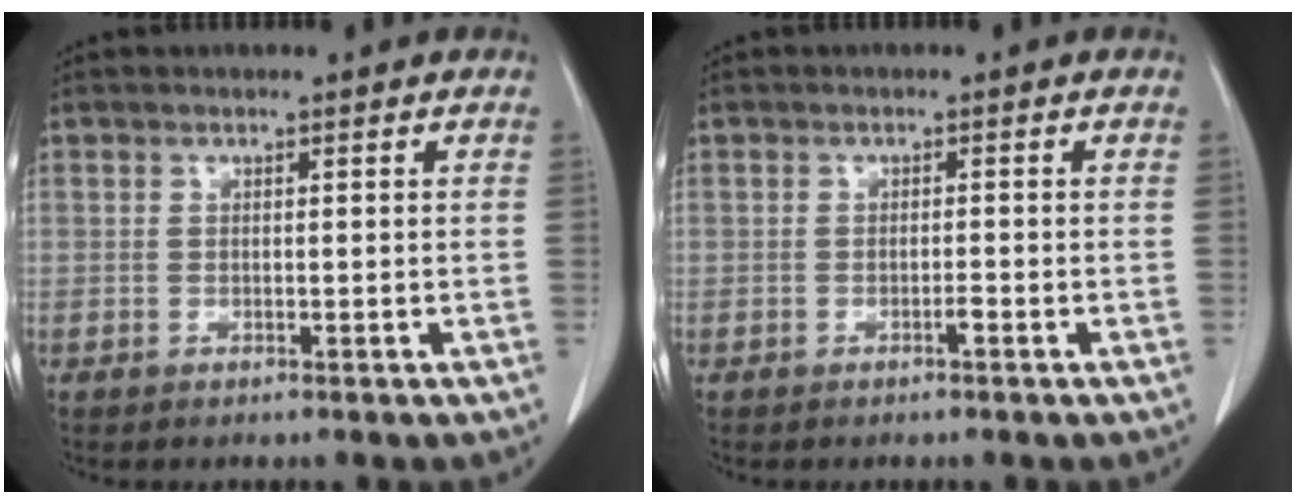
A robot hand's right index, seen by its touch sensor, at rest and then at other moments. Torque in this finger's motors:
{"motor_torque": [0.45, -0.36, 0.02, 0.05]}